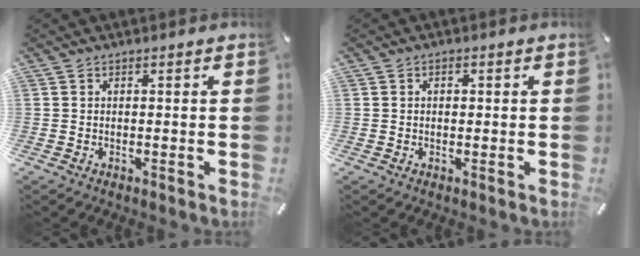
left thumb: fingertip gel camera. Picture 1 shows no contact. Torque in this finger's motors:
{"motor_torque": [-0.03, -0.53, 0.04, 0.02, -0.01]}